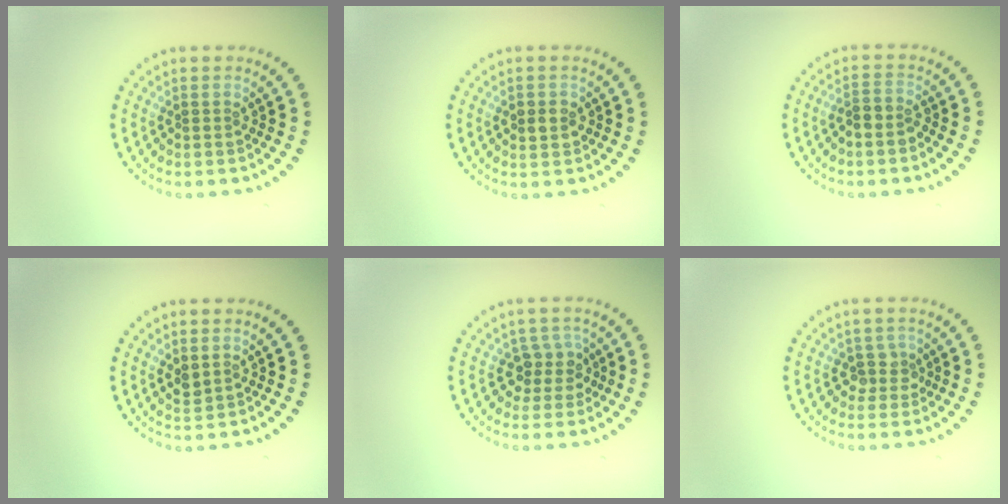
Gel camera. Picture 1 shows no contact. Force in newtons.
{"total": 1.7, "press": 1.7, "slide": 0.2}
{"total": 1.9, "press": 1.5, "slide": 1.1}
{"total": 1.0, "press": 1.0, "slide": 0.3}
{"total": 2.3, "press": 1.9, "slide": 1.3}
{"total": 1.9, "press": 1.5, "slide": 1.2}